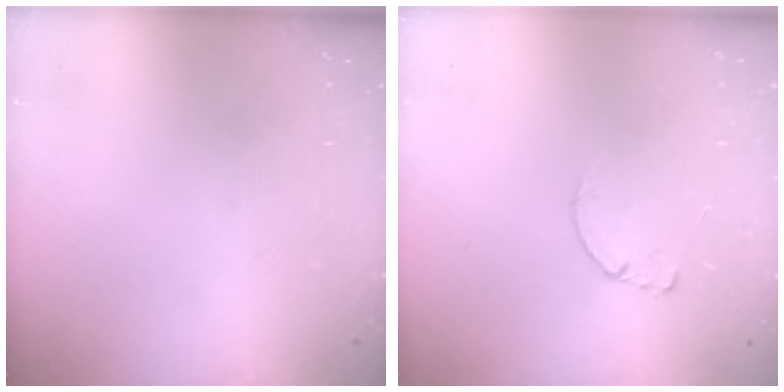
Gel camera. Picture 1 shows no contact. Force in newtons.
{"total": 0.7, "press": 0.6, "slide": 0.1}